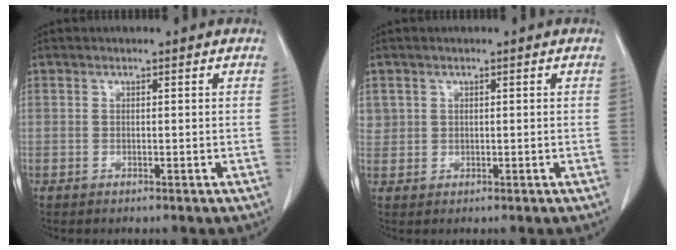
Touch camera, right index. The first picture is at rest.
{"total": 2.2, "force": [0.9, 2.0, 0.2], "torque": [0.010, 0.005, 0.015]}